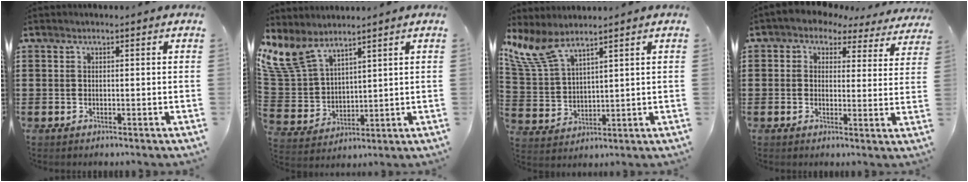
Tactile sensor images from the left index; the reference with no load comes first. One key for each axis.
{"total": 7.8, "fx": 6.0, "fy": 3.1, "fz": 3.8, "tx": -0.113, "ty": -0.032, "tz": 0.109}
{"total": 7.5, "fx": 5.8, "fy": 1.7, "fz": 4.4, "tx": -0.119, "ty": -0.025, "tz": 0.104}
{"total": 2.3, "fx": 1.9, "fy": 1.2, "fz": 0.5, "tx": -0.026, "ty": -0.015, "tz": 0.027}